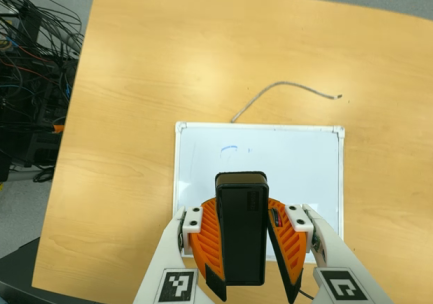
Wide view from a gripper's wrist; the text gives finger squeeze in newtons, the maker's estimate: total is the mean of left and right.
{"total": 10.5, "left": 9.8, "right": 11.3}